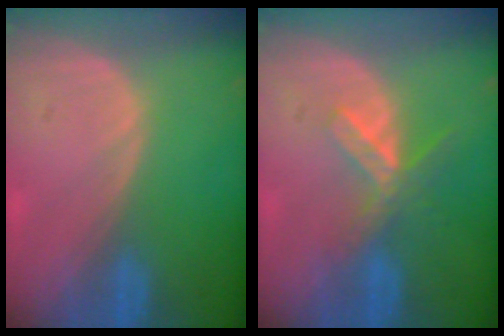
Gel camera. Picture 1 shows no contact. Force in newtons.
{"total": 5.5, "press": 5.0, "slide": 2.3}